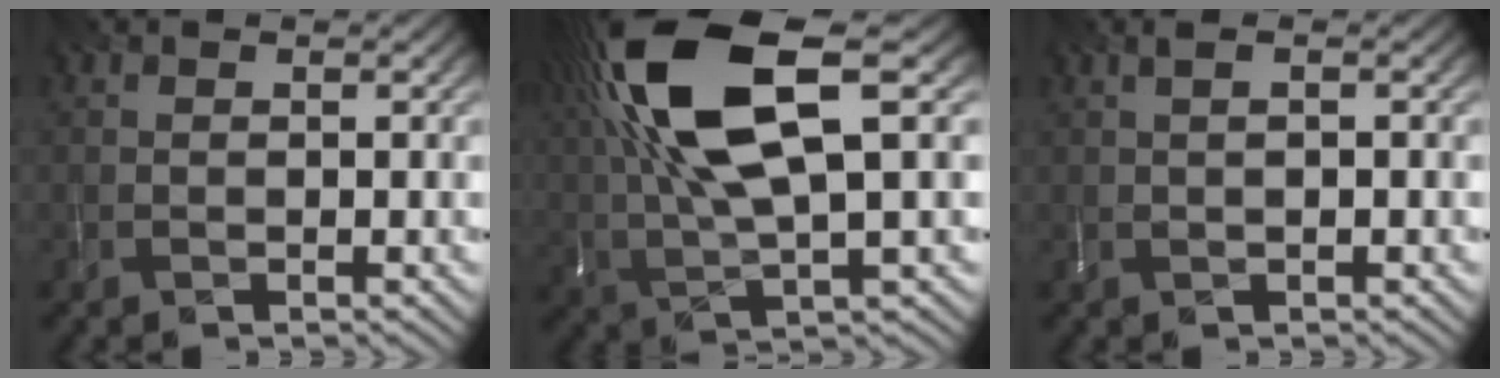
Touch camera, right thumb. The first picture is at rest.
{"total": 15.6, "force": [4.9, 4.8, 14.0], "torque": [-0.318, 0.021, 0.091]}
{"total": 1.1, "force": [0.2, -0.4, 1.0], "torque": [-0.022, 0.008, 0.005]}